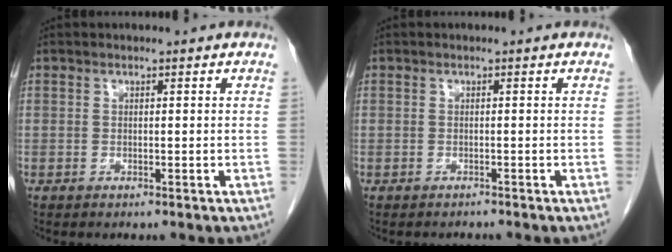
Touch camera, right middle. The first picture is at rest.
{"total": 0.6, "force": [-0.5, -0.1, -0.2], "torque": [-0.006, -0.006, -0.008]}